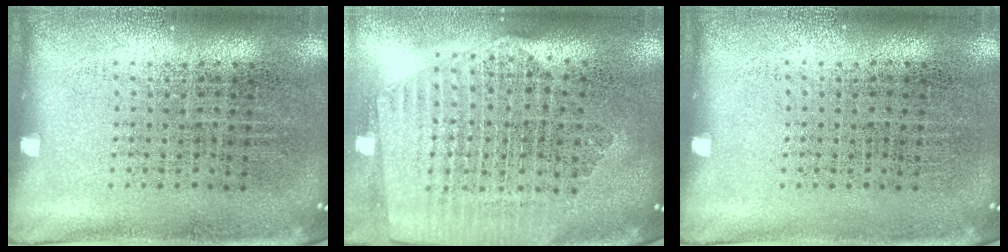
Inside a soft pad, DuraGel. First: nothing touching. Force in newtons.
{"total": 2.4, "press": 2.2, "slide": 1.1}
{"total": 0.0}